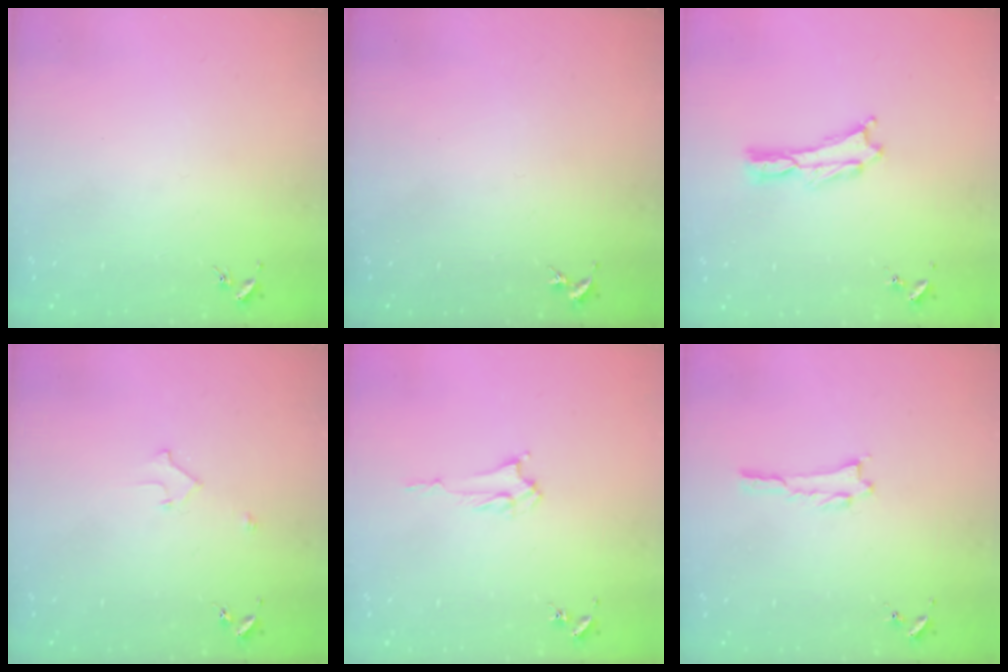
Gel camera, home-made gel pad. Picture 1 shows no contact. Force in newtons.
{"total": 0.0}
{"total": 0.0}
{"total": 2.2, "press": 2.2, "slide": 0.2}
{"total": 2.4, "press": 2.4, "slide": 0.3}
{"total": 0.0}